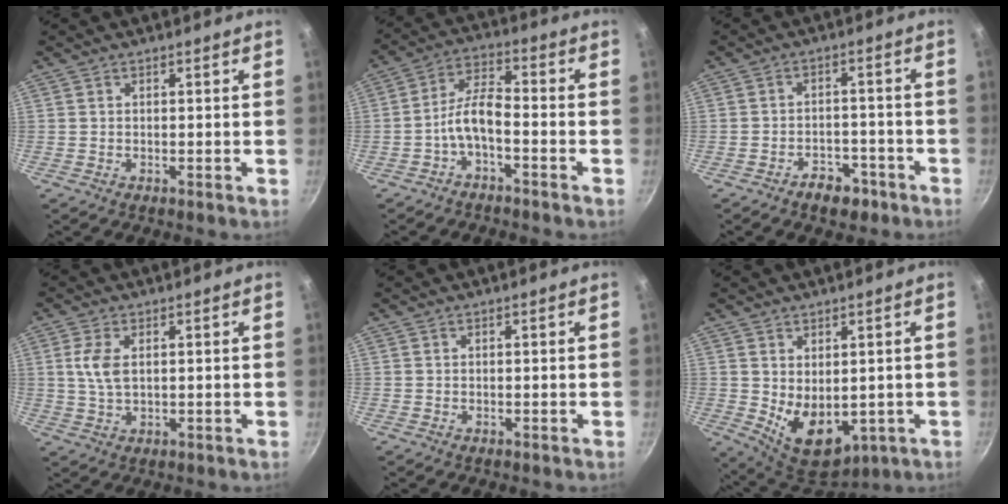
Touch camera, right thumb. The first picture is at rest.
{"total": 6.6, "force": [-3.2, 2.5, 5.2], "torque": [-0.107, 0.043, -0.066]}
{"total": 5.7, "force": [-3.8, 3.4, 2.5], "torque": [-0.016, 0.037, -0.049]}
{"total": 5.1, "force": [1.0, 2.8, 4.1], "torque": [-0.086, -0.001, 0.020]}
{"total": 0.0}
{"total": 10.5, "force": [-0.3, 7.0, 7.9], "torque": [-0.098, -0.024, 0.022]}